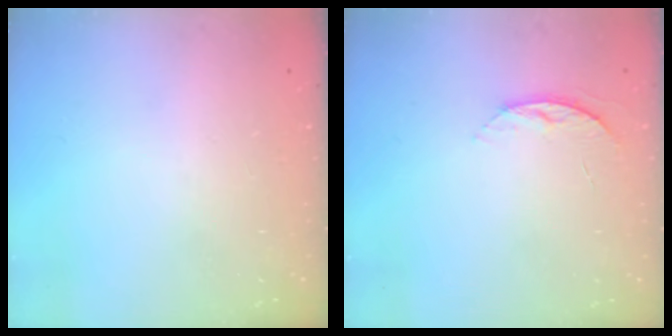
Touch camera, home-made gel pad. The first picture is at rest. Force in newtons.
{"total": 5.8, "press": 5.8, "slide": 0.6}